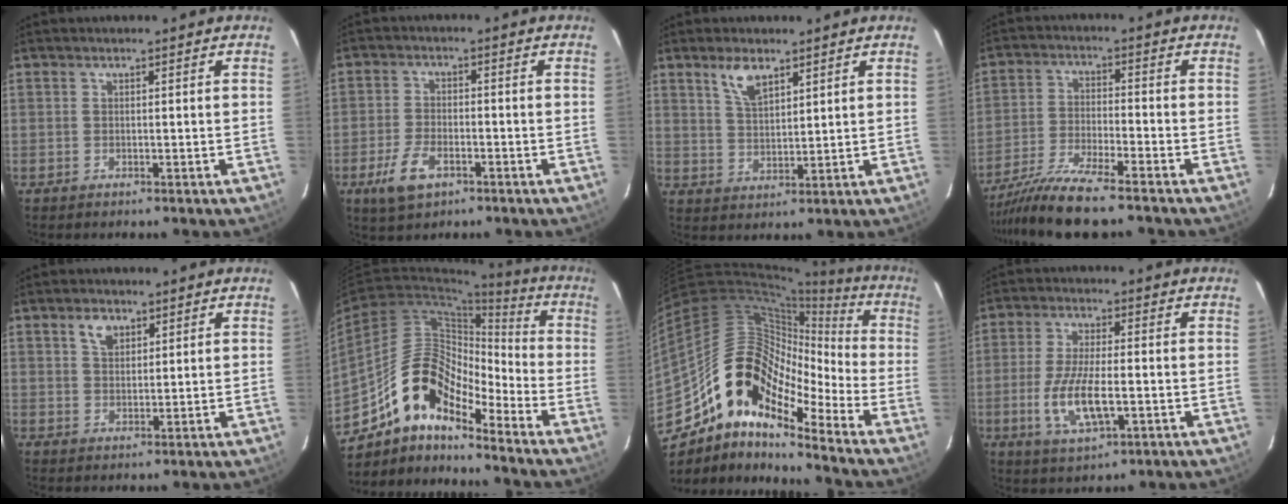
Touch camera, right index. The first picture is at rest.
{"total": 7.3, "force": [-3.8, 3.7, 4.9], "torque": [-0.118, -0.006, -0.068]}
{"total": 5.6, "force": [3.7, 2.3, 3.5], "torque": [-0.065, 0.003, 0.074]}
{"total": 11.2, "force": [-9.6, 0.2, 5.6], "torque": [-0.125, -0.018, -0.178]}
{"total": 3.6, "force": [2.0, 2.3, 2.0], "torque": [-0.031, 0.010, 0.038]}
{"total": 13.7, "force": [-10.3, 4.8, 7.6], "torque": [-0.130, 0.016, -0.203]}
{"total": 18.5, "force": [-12.1, 7.5, 11.8], "torque": [-0.190, 0.001, -0.242]}
{"total": 10.3, "force": [-2.6, 3.6, 9.3], "torque": [-0.191, -0.012, -0.046]}